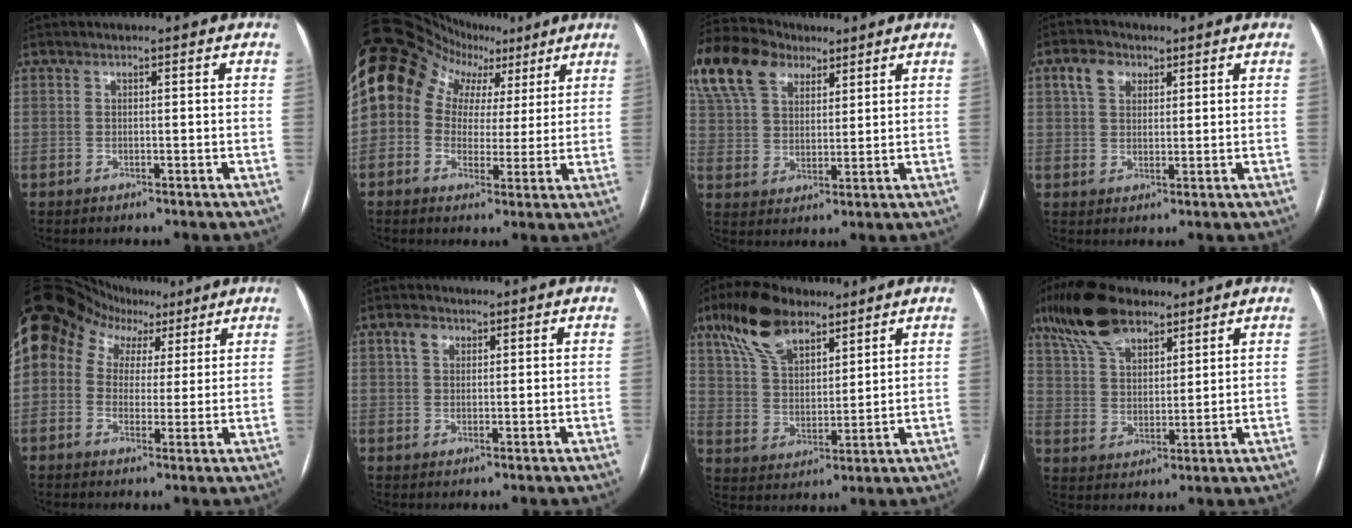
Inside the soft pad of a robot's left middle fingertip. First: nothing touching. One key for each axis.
{"total": 14.3, "fx": 4.5, "fy": 11.3, "fz": 7.5, "tx": -0.144, "ty": 0.077, "tz": 0.082}
{"total": 23.0, "fx": 14.3, "fy": 14.1, "fz": 11.2, "tx": -0.317, "ty": 0.085, "tz": 0.264}
{"total": 4.5, "fx": 2.2, "fy": 3.1, "fz": 2.4, "tx": -0.051, "ty": 0.018, "tz": 0.044}
{"total": 12.9, "fx": 5.5, "fy": 9.6, "fz": 6.6, "tx": -0.139, "ty": 0.074, "tz": 0.103}
{"total": 2.6, "fx": 1.3, "fy": 1.8, "fz": 1.4, "tx": -0.033, "ty": 0.012, "tz": 0.025}
{"total": 12.2, "fx": 8.1, "fy": 5.6, "fz": 7.2, "tx": -0.143, "ty": 0.027, "tz": 0.153}
{"total": 12.9, "fx": 9.1, "fy": 5.6, "fz": 7.2, "tx": -0.150, "ty": 0.032, "tz": 0.172}